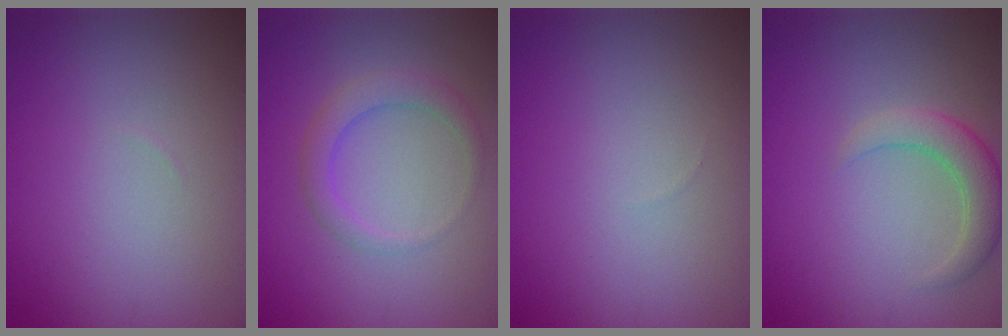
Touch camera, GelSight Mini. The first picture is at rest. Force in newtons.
{"total": 2.6, "press": 2.6, "slide": 0.1}
{"total": 0.0}
{"total": 3.2, "press": 3.2, "slide": 0.5}